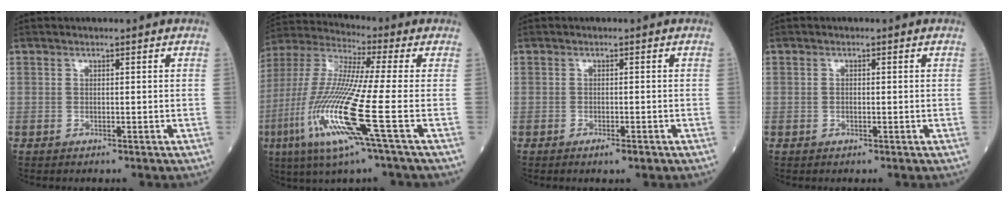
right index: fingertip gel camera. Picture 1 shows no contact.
{"total": 17.0, "force": [-5.7, -0.3, 16.1], "torque": [-0.351, -0.024, -0.119]}
{"total": 1.4, "force": [-0.9, 0.2, 1.1], "torque": [-0.014, -0.001, -0.014]}
{"total": 0.6, "force": [-0.1, 0.4, 0.4], "torque": [-0.009, 0.001, -0.004]}